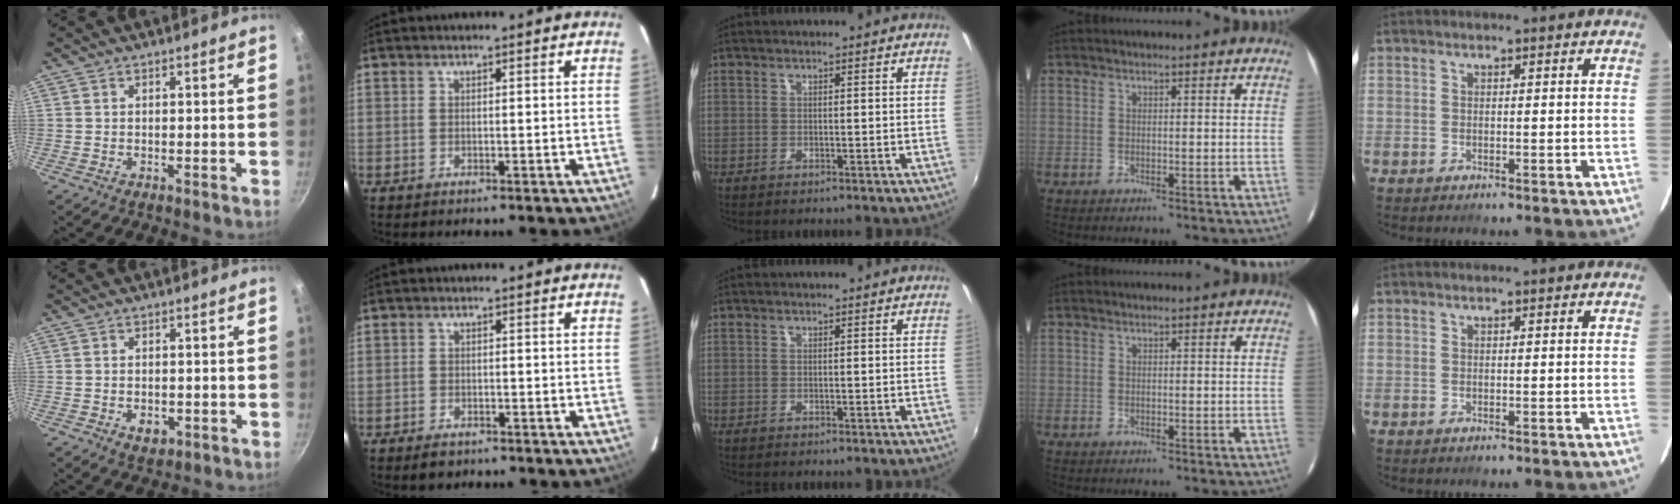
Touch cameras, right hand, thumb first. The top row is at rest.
{"thumb": {"total": 3.6, "force": [-1.1, 2.5, 2.4], "torque": [-0.033, 0.003, -0.011]}, "index": {"total": 2.9, "force": [-2.1, 1.7, 1.0], "torque": [-0.026, -0.001, -0.031]}}